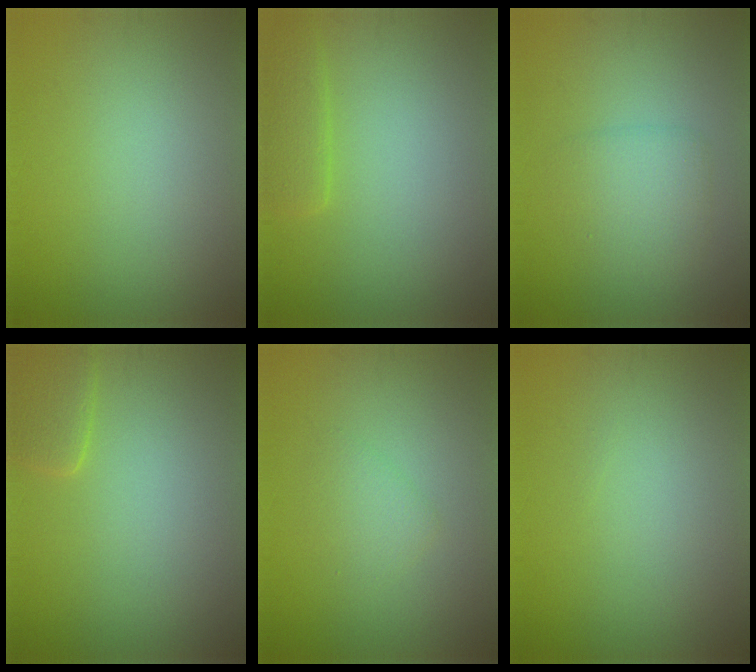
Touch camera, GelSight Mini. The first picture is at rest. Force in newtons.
{"total": 2.0, "press": 1.9, "slide": 0.3}
{"total": 2.5, "press": 2.5, "slide": 0.3}
{"total": 1.9, "press": 1.9, "slide": 0.3}
{"total": 1.5, "press": 1.5, "slide": 0.1}
{"total": 0.0}